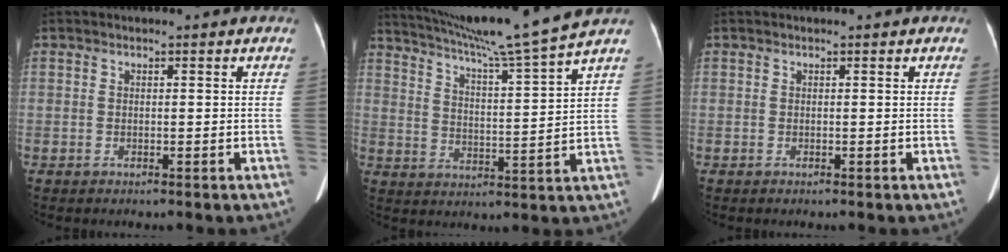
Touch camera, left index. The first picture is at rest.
{"total": 16.0, "force": [14.0, -2.9, 7.2], "torque": [-0.127, -0.027, 0.210]}
{"total": 0.0}